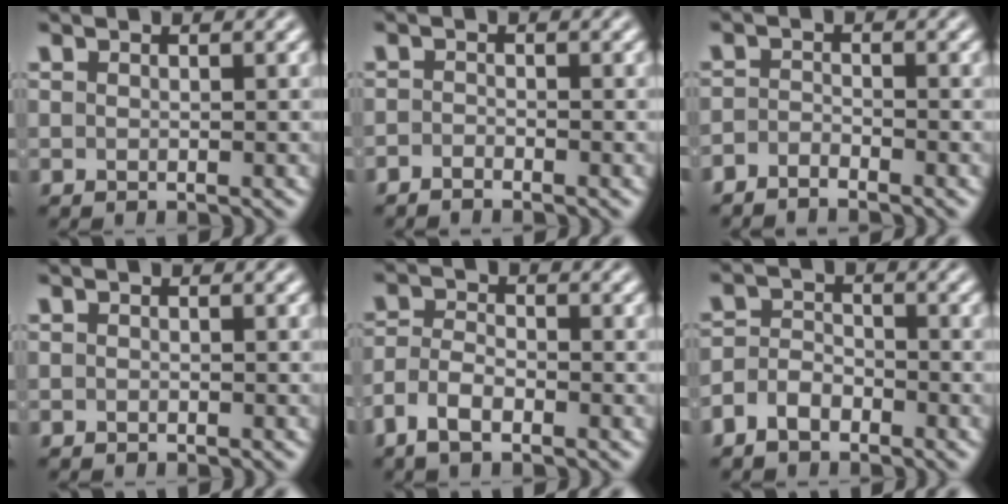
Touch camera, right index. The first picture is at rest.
{"total": 1.5, "force": [-1.5, -0.2, -0.2], "torque": [0.007, -0.010, -0.025]}
{"total": 2.3, "force": [-2.3, 0.1, 0.0], "torque": [0.003, -0.013, -0.039]}
{"total": 0.6, "force": [-0.4, -0.4, -0.1], "torque": [0.003, -0.006, -0.004]}
{"total": 3.2, "force": [-2.0, 1.7, 1.8], "torque": [-0.046, -0.017, -0.030]}
{"total": 4.0, "force": [-2.8, 2.6, 1.3], "torque": [-0.020, -0.012, -0.045]}